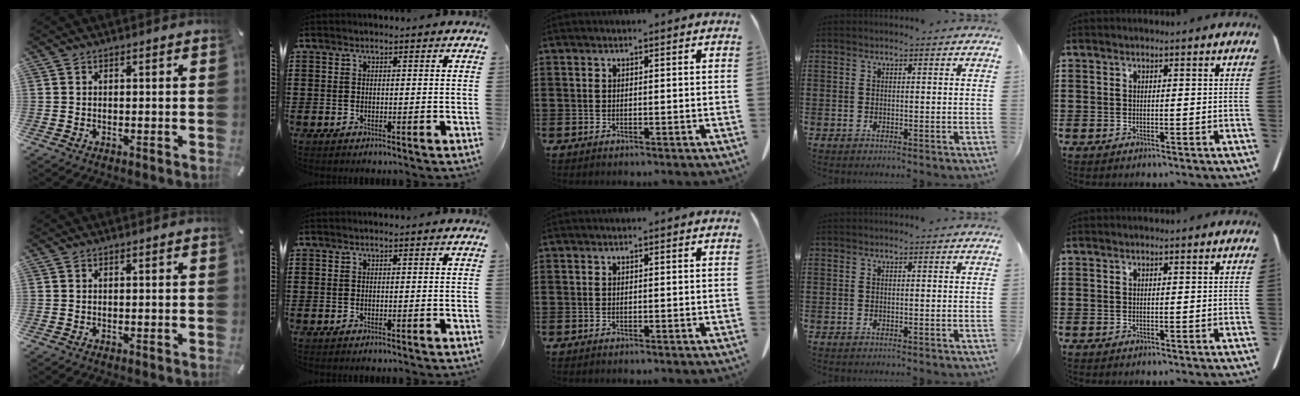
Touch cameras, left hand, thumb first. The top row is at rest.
{}